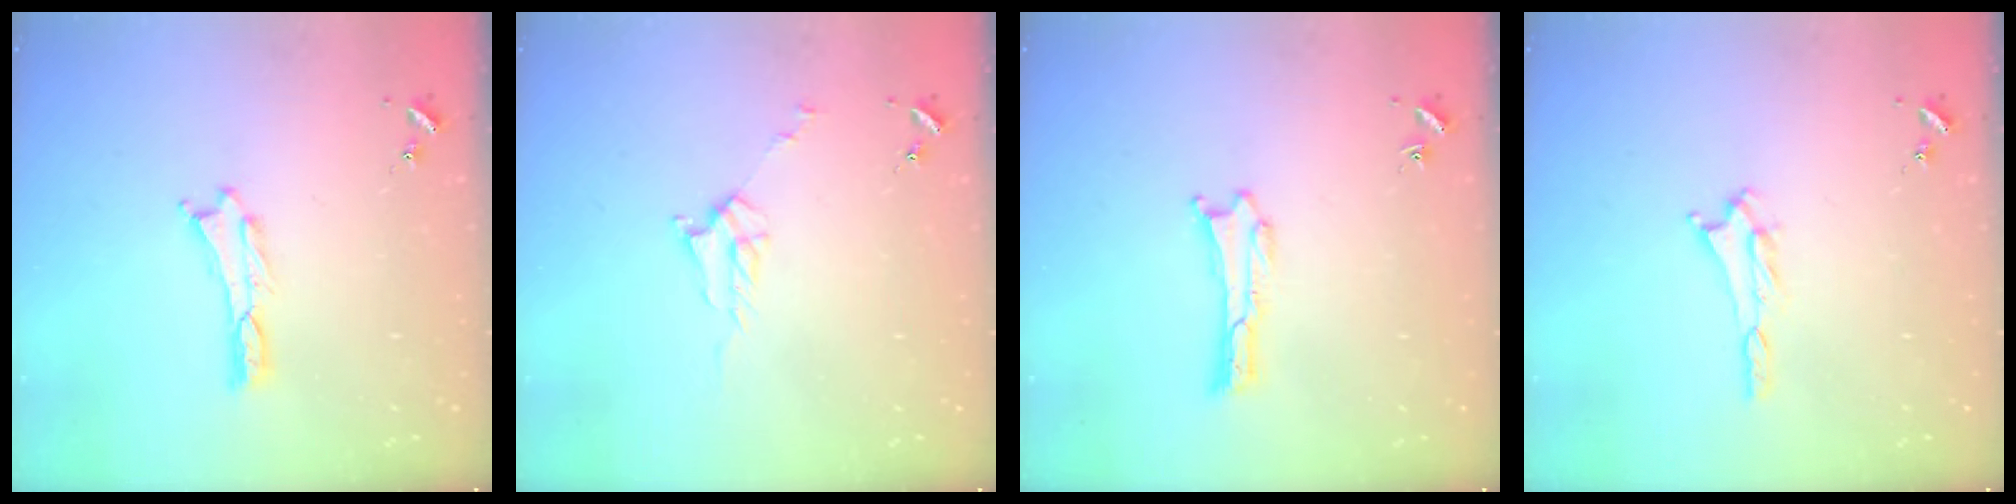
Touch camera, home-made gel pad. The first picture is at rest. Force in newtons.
{"total": 2.7, "press": 2.7, "slide": 0.3}
{"total": 0.0}
{"total": 1.9, "press": 1.8, "slide": 0.3}